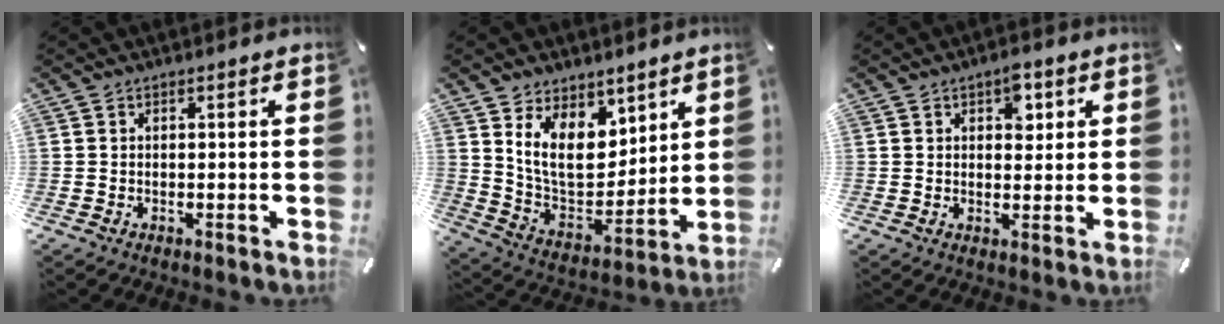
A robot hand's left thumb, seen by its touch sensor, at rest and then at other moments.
{"total": 12.8, "force": [7.2, 8.5, 6.2], "torque": [-0.132, -0.052, 0.140]}
{"total": 4.7, "force": [2.0, 2.9, 3.1], "torque": [-0.027, -0.008, 0.026]}